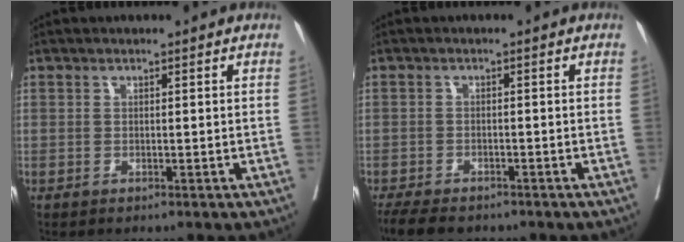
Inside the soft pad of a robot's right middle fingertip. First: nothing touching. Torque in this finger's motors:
{"motor_torque": [0.15, -0.18, 0.07, 0.02]}